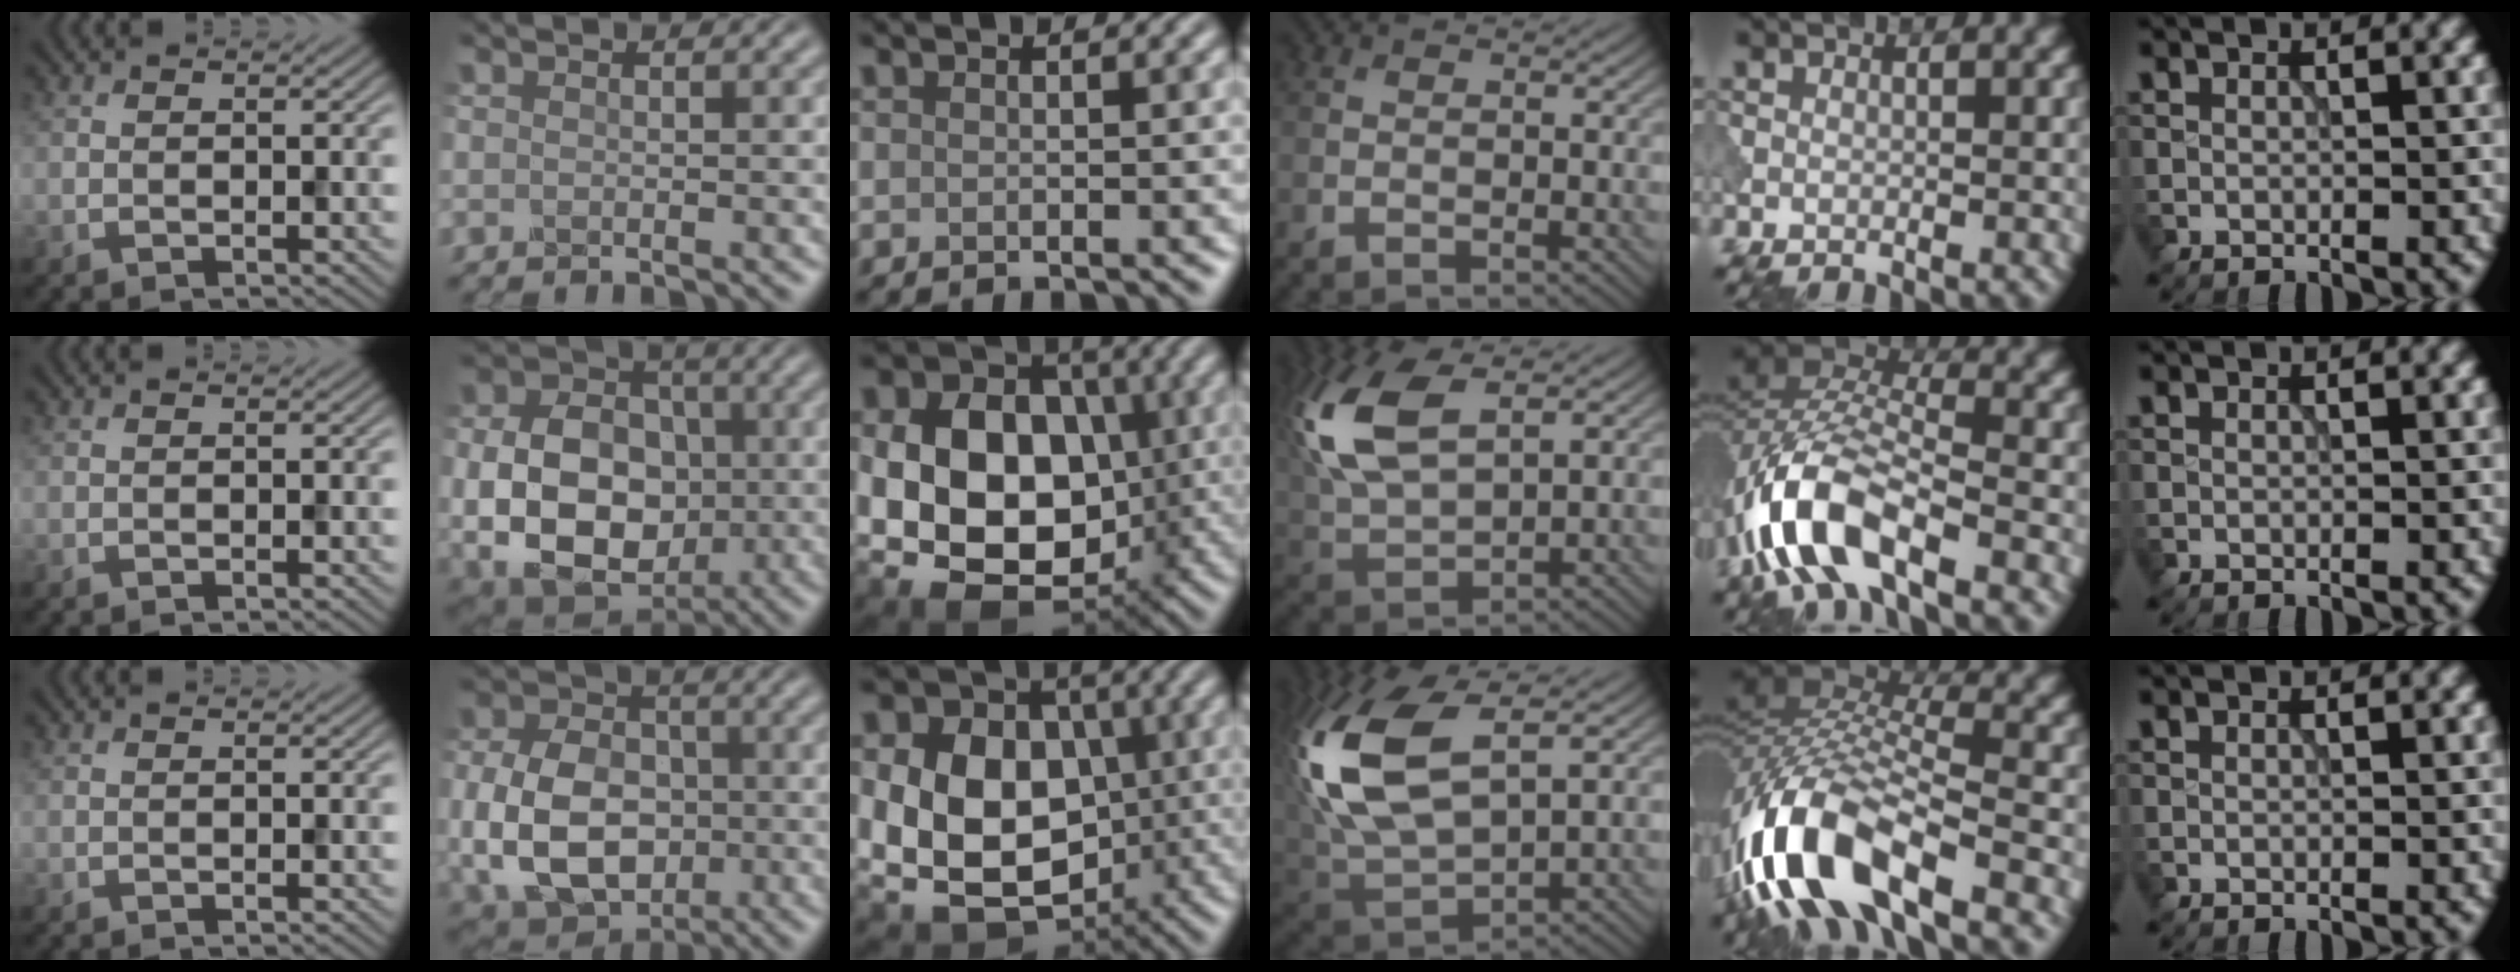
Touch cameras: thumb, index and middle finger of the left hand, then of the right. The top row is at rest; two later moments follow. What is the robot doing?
{"motion": "insert", "object": "peg toy"}